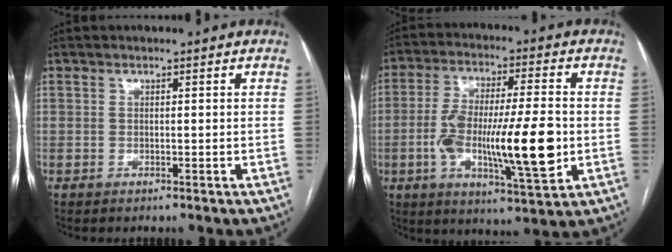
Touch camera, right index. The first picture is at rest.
{"total": 17.0, "force": [-2.8, 3.1, 16.5], "torque": [-0.296, -0.006, -0.043]}